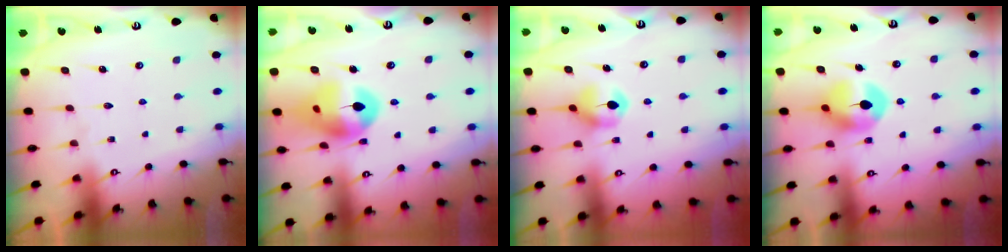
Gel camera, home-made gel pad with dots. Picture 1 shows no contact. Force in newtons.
{"total": 14.1, "press": 14.0, "slide": 1.6}
{"total": 6.3, "press": 6.3, "slide": 0.7}
{"total": 8.8, "press": 8.8, "slide": 0.2}